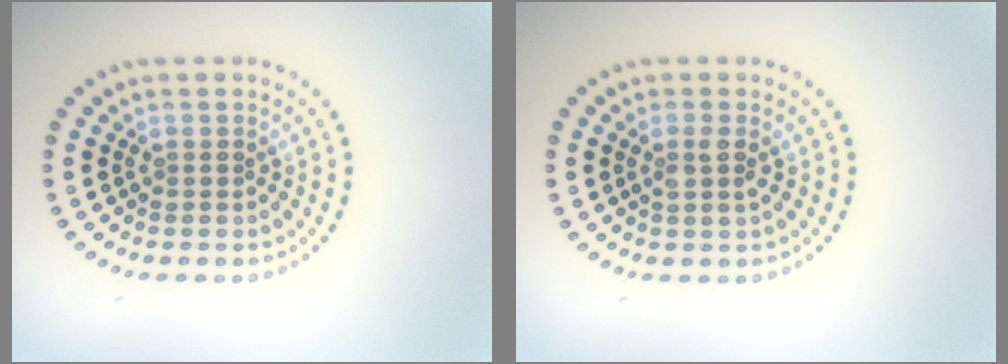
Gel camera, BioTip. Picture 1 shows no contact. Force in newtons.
{"total": 1.5, "press": 1.3, "slide": 0.9}